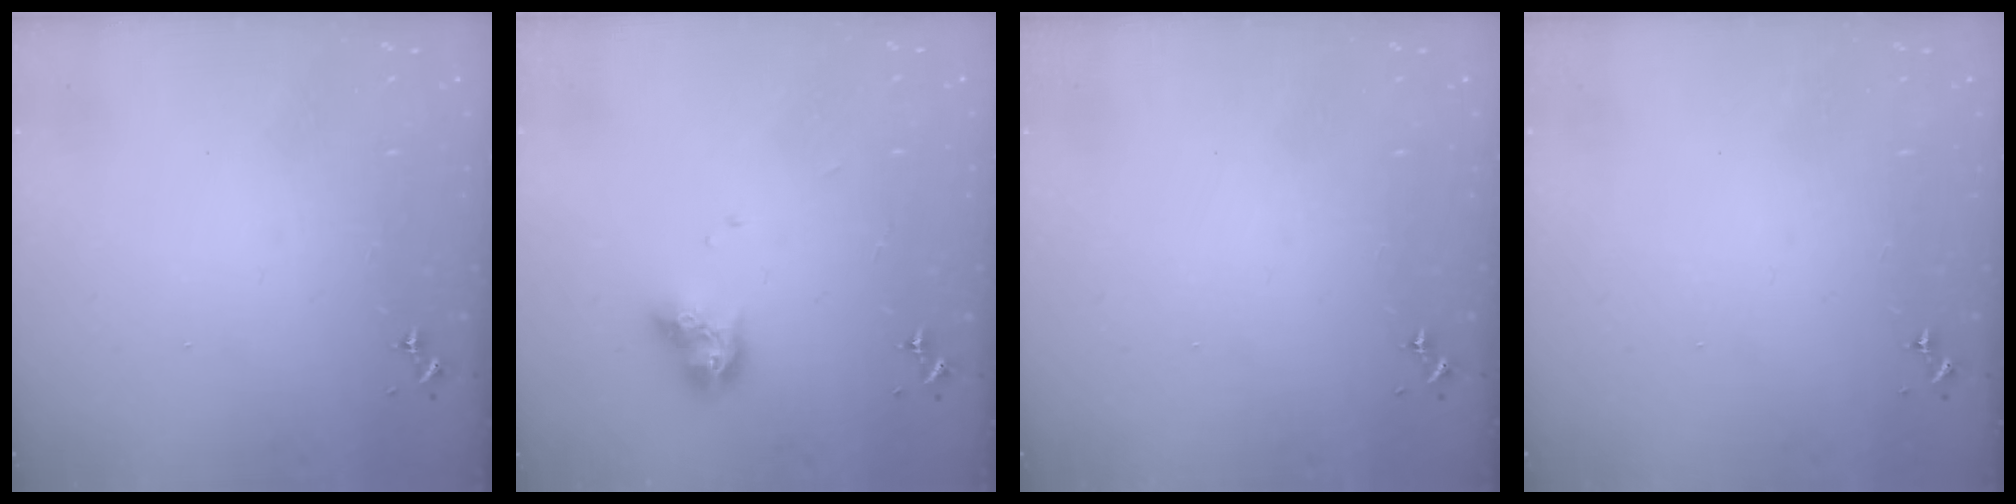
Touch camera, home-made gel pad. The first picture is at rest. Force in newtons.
{"total": 10.2, "press": 10.1, "slide": 0.9}
{"total": 0.0}
{"total": 0.0}